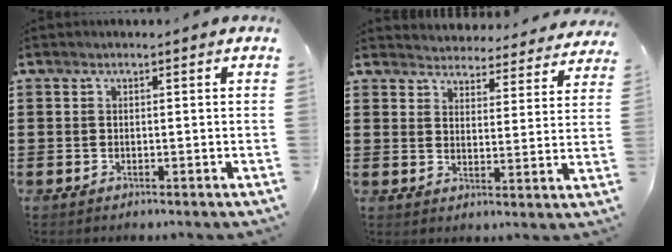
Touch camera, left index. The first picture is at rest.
{"total": 4.1, "force": [4.1, 0.1, -0.3], "torque": [-0.009, -0.034, 0.069]}